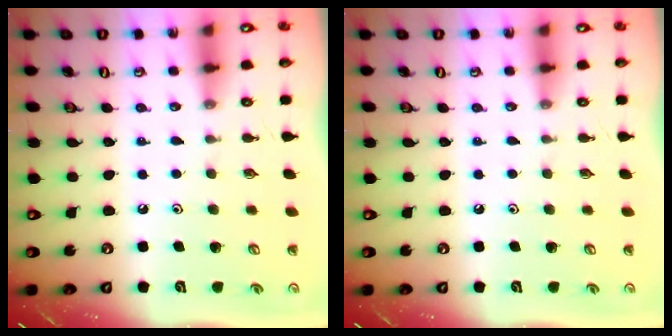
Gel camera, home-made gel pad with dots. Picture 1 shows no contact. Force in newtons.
{"total": 0.0}